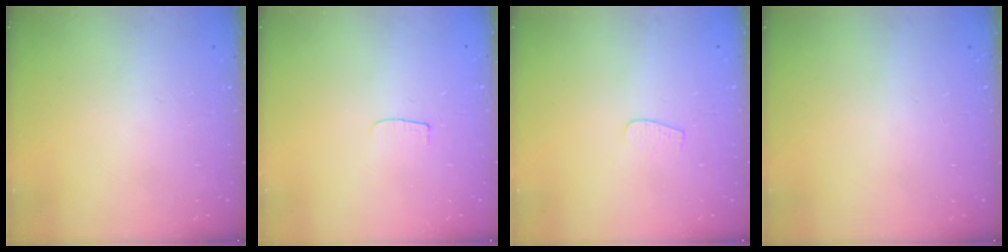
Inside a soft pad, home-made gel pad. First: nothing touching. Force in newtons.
{"total": 3.0, "press": 3.0, "slide": 0.4}
{"total": 3.4, "press": 3.4, "slide": 0.3}
{"total": 0.0}